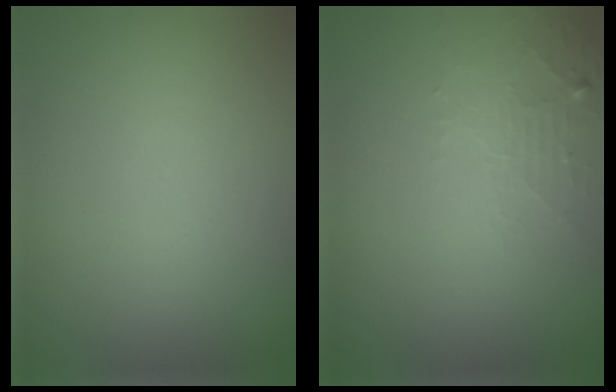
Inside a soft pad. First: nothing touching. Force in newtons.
{"total": 1.9, "press": 1.9, "slide": 0.3}